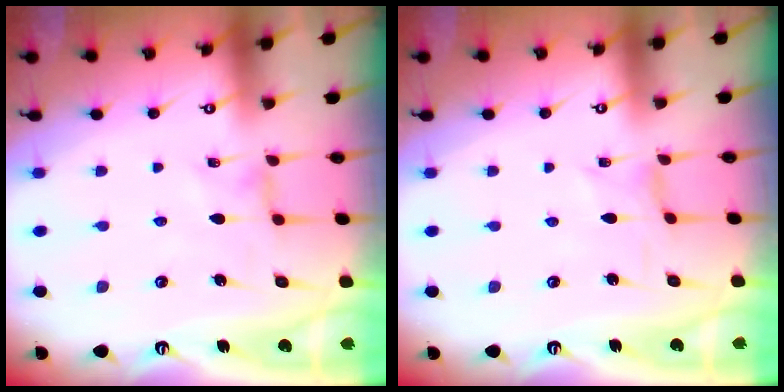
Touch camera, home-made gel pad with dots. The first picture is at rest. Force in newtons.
{"total": 0.0}